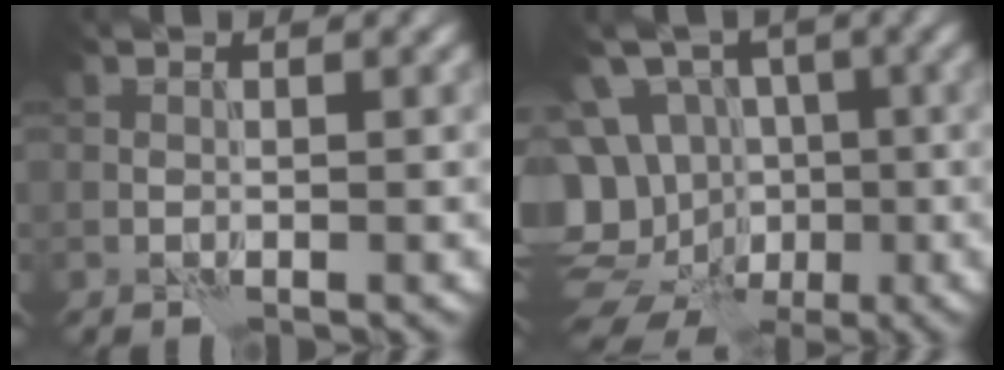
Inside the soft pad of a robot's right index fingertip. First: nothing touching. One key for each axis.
{"total": 11.8, "fx": -3.1, "fy": 10.0, "fz": 5.6, "tx": -0.137, "ty": 0.011, "tz": -0.046}